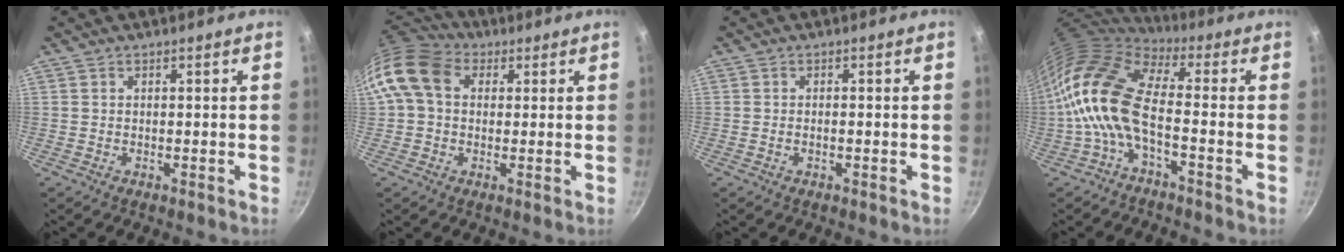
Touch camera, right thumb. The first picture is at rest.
{"total": 12.0, "force": [2.6, 9.1, 7.4], "torque": [-0.128, 0.023, 0.028]}
{"total": 0.7, "force": [-0.3, 0.3, 0.6], "torque": [-0.014, 0.004, -0.008]}
{"total": 14.0, "force": [-2.7, 6.4, 12.2], "torque": [-0.231, 0.026, -0.068]}